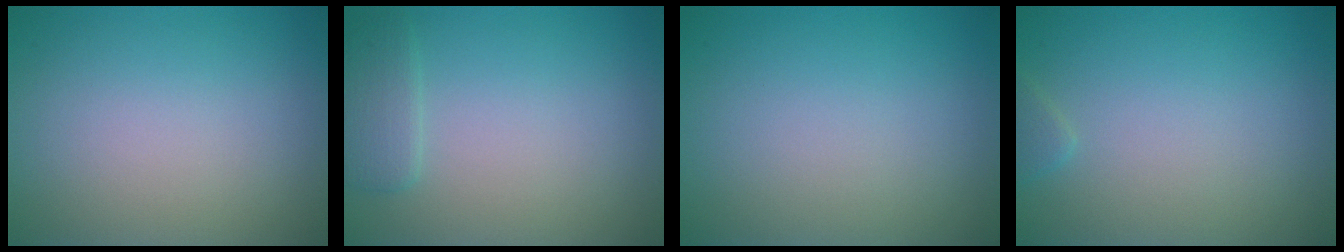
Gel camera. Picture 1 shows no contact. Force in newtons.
{"total": 1.8, "press": 1.8, "slide": 0.1}
{"total": 0.0}
{"total": 0.7, "press": 0.7, "slide": 0.0}